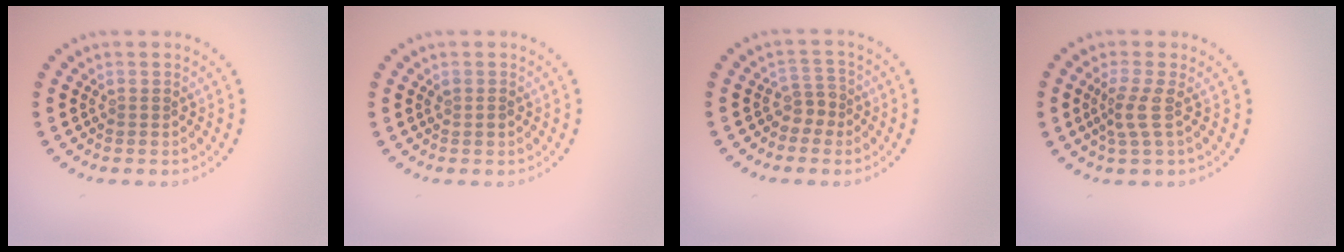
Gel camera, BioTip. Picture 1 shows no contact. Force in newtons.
{"total": 0.6, "press": 0.6, "slide": 0.2}
{"total": 1.8, "press": 1.3, "slide": 1.3}
{"total": 2.4, "press": 1.6, "slide": 1.8}